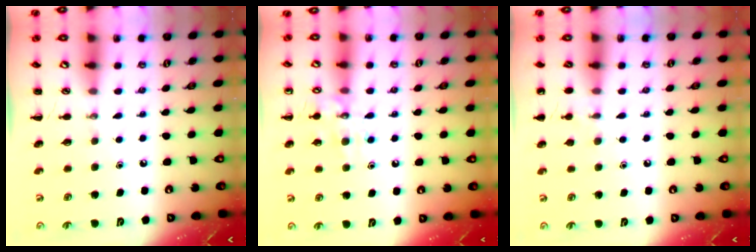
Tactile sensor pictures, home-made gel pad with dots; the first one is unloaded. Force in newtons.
{"total": 9.7, "press": 9.7, "slide": 0.7}
{"total": 6.1, "press": 5.9, "slide": 1.5}